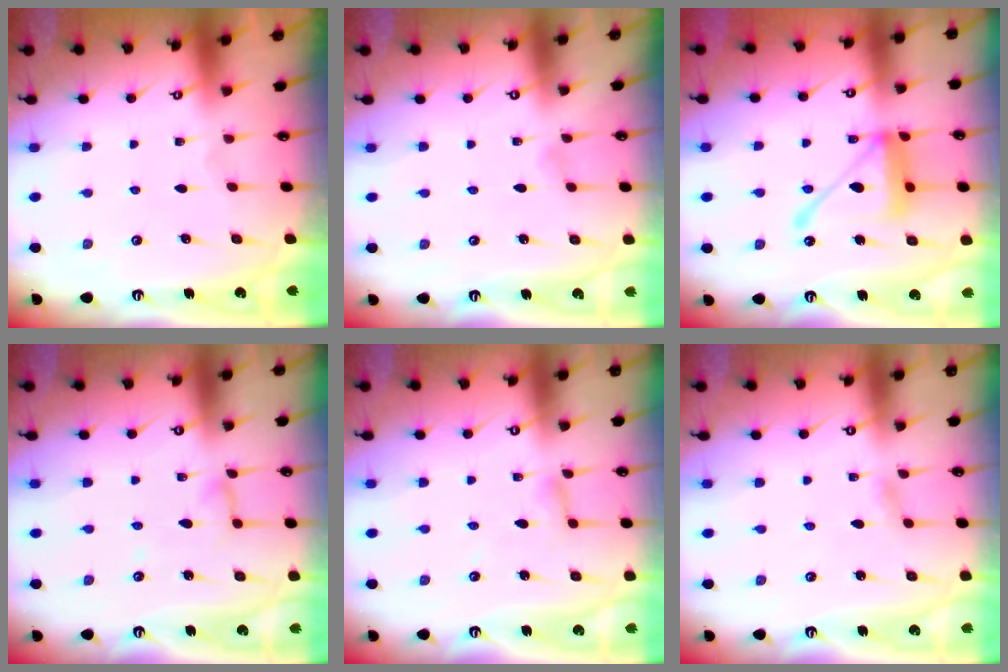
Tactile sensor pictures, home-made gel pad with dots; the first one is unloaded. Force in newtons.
{"total": 1.9, "press": 1.9, "slide": 0.2}
{"total": 14.8, "press": 14.7, "slide": 1.5}
{"total": 4.8, "press": 4.8, "slide": 0.2}
{"total": 2.6, "press": 2.6, "slide": 0.3}
{"total": 2.0, "press": 2.0, "slide": 0.2}